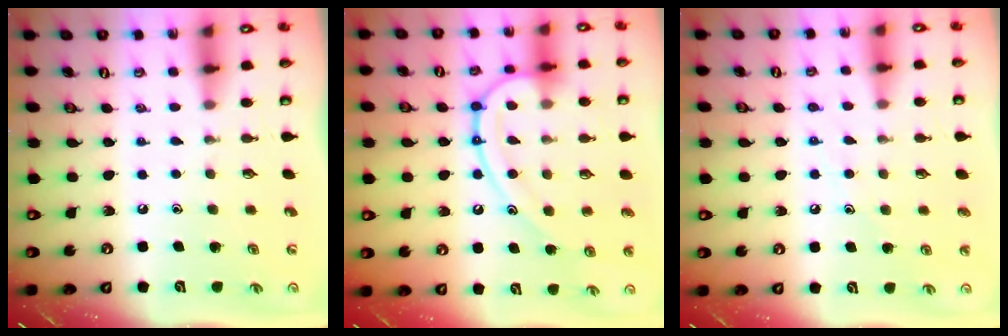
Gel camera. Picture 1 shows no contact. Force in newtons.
{"total": 15.6, "press": 15.5, "slide": 1.8}
{"total": 7.0, "press": 7.0, "slide": 0.5}